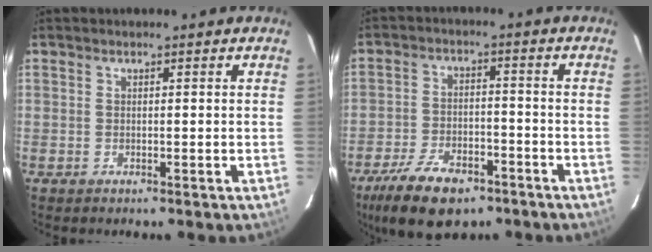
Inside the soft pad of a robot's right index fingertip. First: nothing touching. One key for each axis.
{"total": 13.8, "fx": -9.2, "fy": 6.6, "fz": 7.8, "tx": -0.180, "ty": -0.013, "tz": -0.154}